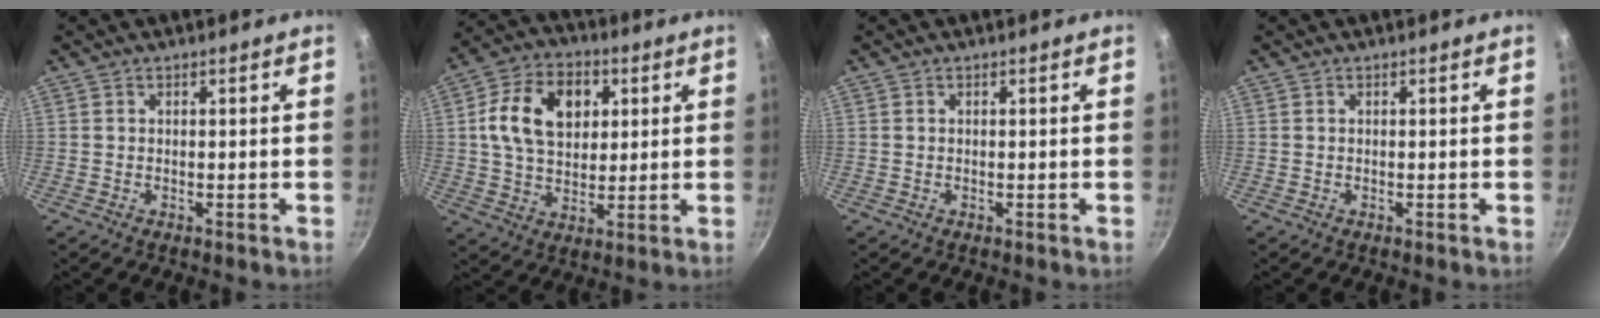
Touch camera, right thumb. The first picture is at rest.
{"total": 14.8, "force": [3.5, 10.4, 9.8], "torque": [-0.147, 0.006, 0.052]}
{"total": 0.0}
{"total": 0.0}